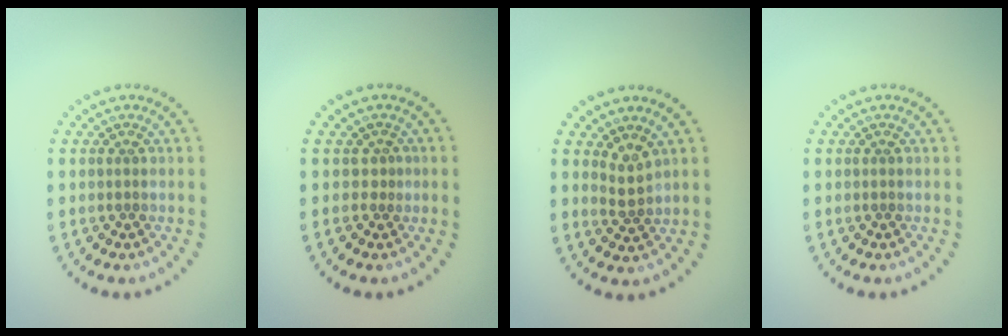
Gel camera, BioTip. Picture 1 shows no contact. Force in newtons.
{"total": 0.6, "press": 0.0, "slide": 0.6}
{"total": 1.7, "press": 1.2, "slide": 1.2}
{"total": 0.0}